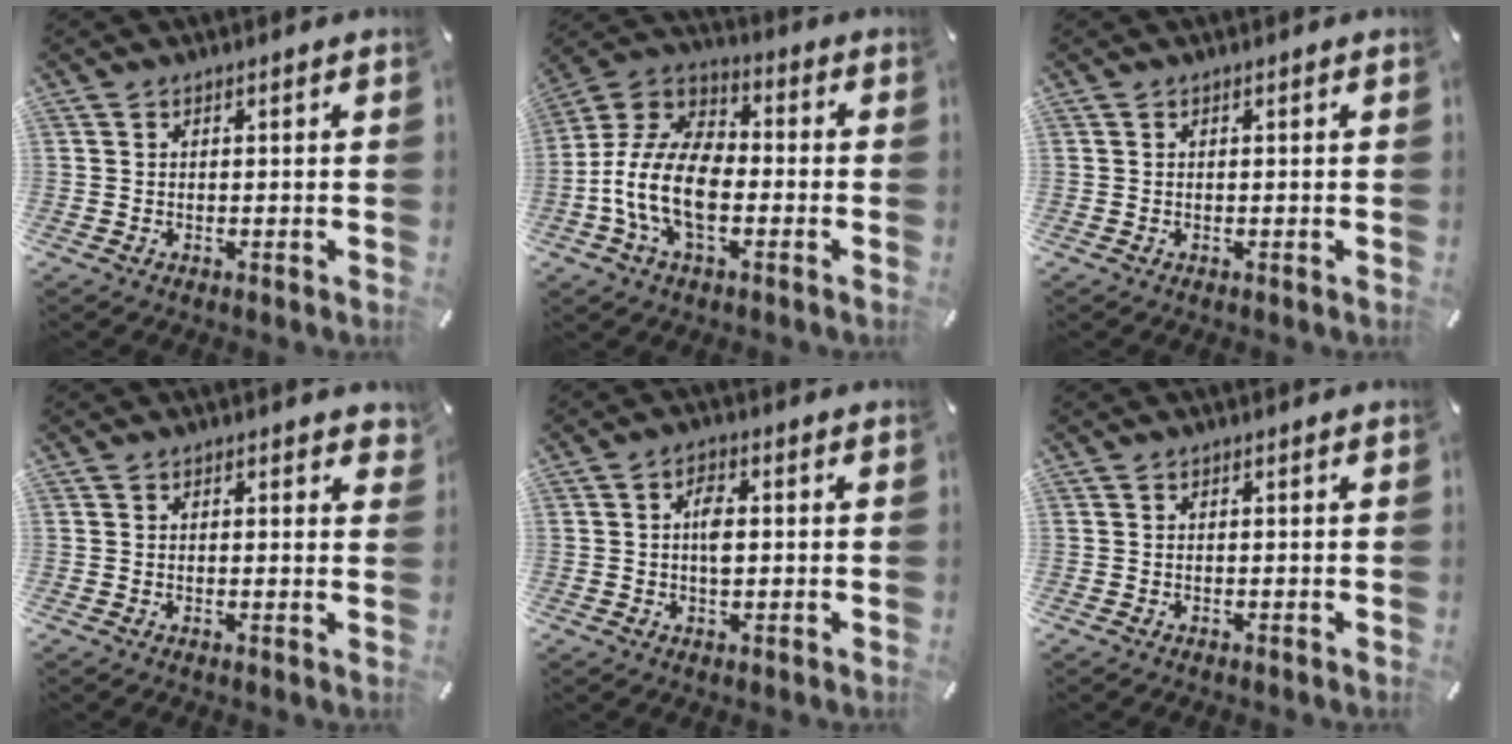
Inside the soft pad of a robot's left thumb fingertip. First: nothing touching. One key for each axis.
{"total": 13.8, "fx": -5.2, "fy": 8.1, "fz": 9.9, "tx": -0.223, "ty": 0.015, "tz": -0.102}
{"total": 0.0}
{"total": 1.3, "fx": 0.7, "fy": 0.7, "fz": 0.8, "tx": -0.001, "ty": -0.003, "tz": 0.009}
{"total": 4.4, "fx": 0.3, "fy": 2.4, "fz": 3.7, "tx": -0.066, "ty": 0.003, "tz": 0.002}
{"total": 0.0}